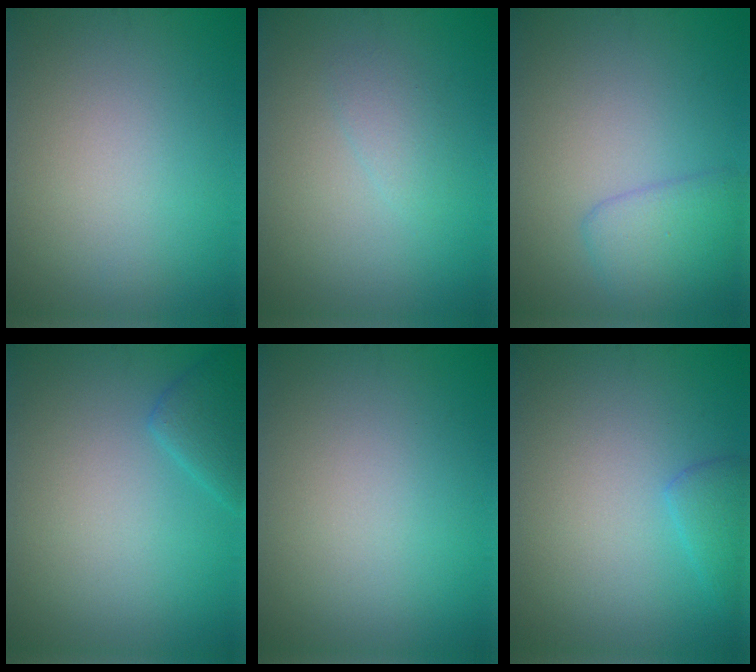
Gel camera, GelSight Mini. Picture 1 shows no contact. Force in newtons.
{"total": 1.3, "press": 1.3, "slide": 0.2}
{"total": 2.9, "press": 2.9, "slide": 0.1}
{"total": 2.2, "press": 2.2, "slide": 0.1}
{"total": 0.0}
{"total": 1.7, "press": 1.7, "slide": 0.1}